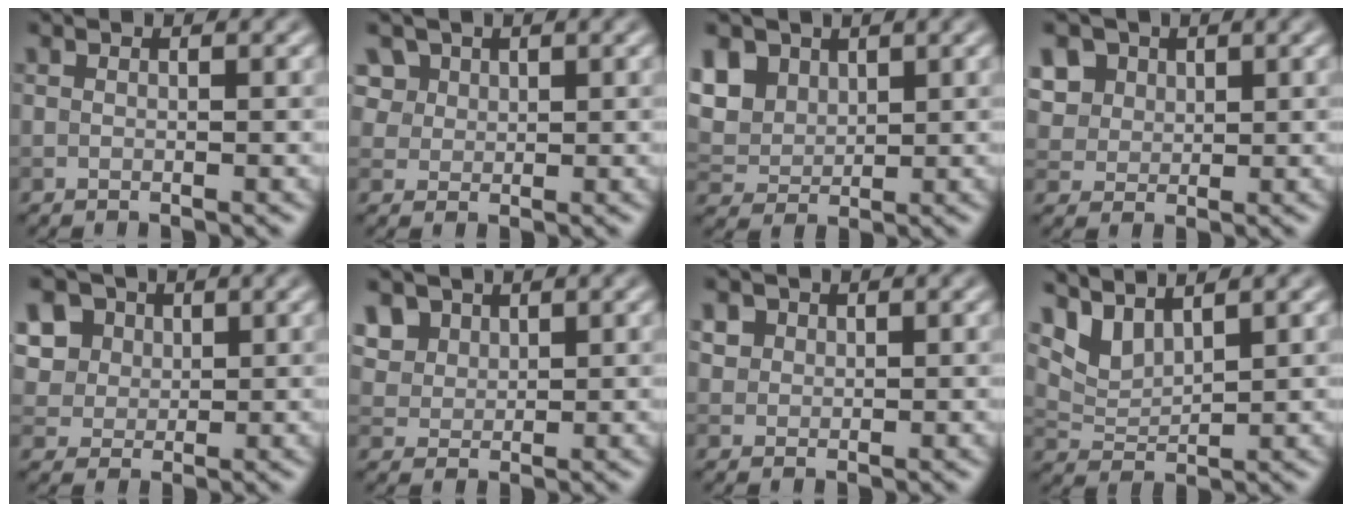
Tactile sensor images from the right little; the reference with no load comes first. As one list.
[{"total": 5.7, "force": [3.2, 4.1, 2.3], "torque": [-0.061, 0.006, 0.055]}, {"total": 6.0, "force": [2.9, 4.3, 2.9], "torque": [-0.097, 0.009, 0.055]}, {"total": 8.6, "force": [4.3, 6.4, 3.8], "torque": [-0.091, 0.022, 0.065]}, {"total": 11.9, "force": [5.6, 9.1, 5.2], "torque": [-0.137, 0.028, 0.088]}, {"total": 5.8, "force": [3.3, 4.1, 2.5], "torque": [-0.086, 0.005, 0.066]}, {"total": 2.3, "force": [1.1, 1.9, 0.8], "torque": [-0.027, 0.003, 0.028]}, {"total": 3.2, "force": [2.9, 0.8, 1.2], "torque": [-0.036, -0.006, 0.066]}]